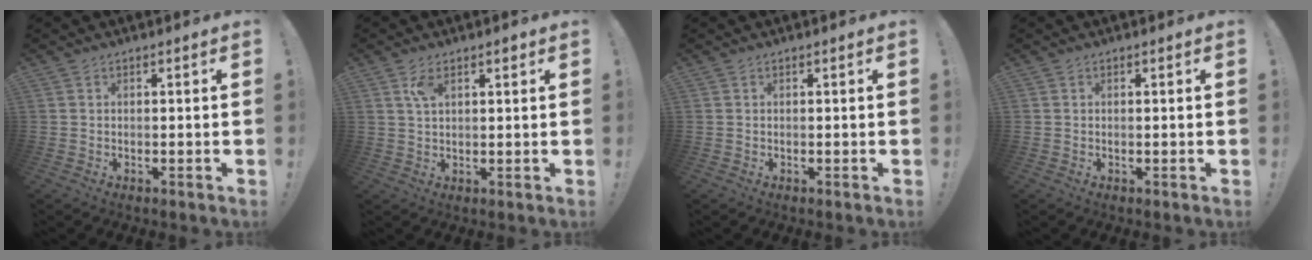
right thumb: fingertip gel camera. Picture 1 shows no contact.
{"total": 4.0, "force": [1.9, 1.7, 3.1], "torque": [-0.048, -0.004, 0.031]}
{"total": 0.0}
{"total": 0.7, "force": [-0.1, -0.3, 0.6], "torque": [-0.008, -0.002, -0.003]}